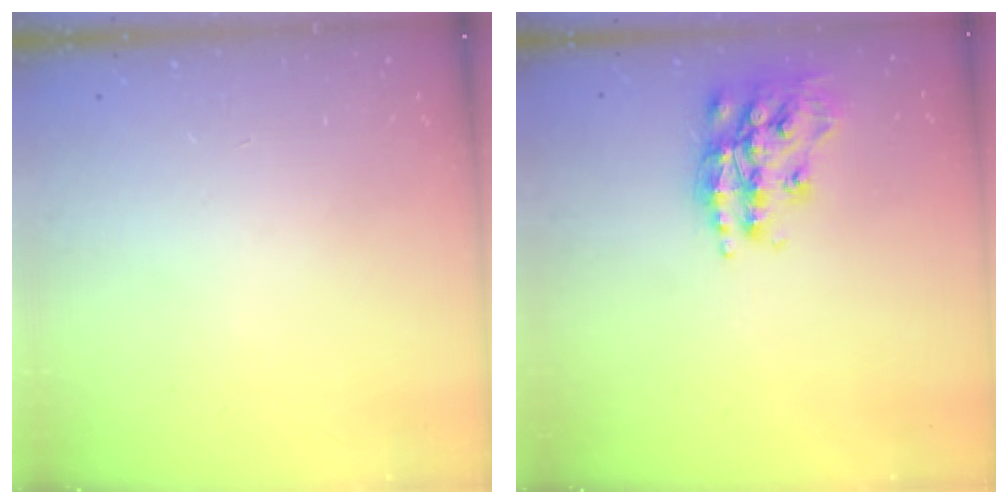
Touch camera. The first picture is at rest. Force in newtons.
{"total": 17.2, "press": 17.2, "slide": 1.2}